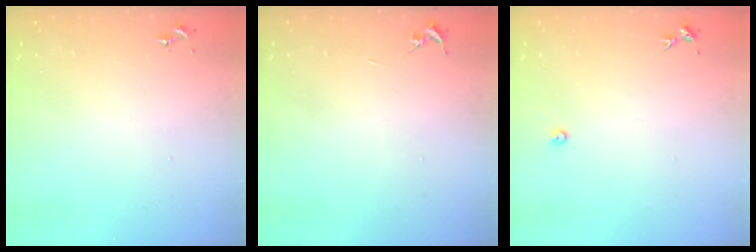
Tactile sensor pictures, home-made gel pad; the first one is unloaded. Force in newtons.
{"total": 0.0}
{"total": 3.0, "press": 3.0, "slide": 0.4}